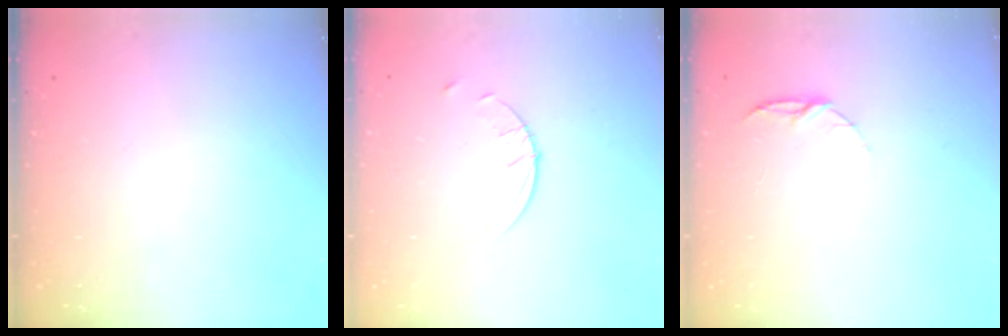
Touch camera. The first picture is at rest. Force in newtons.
{"total": 4.6, "press": 4.5, "slide": 0.5}
{"total": 4.9, "press": 4.8, "slide": 0.6}